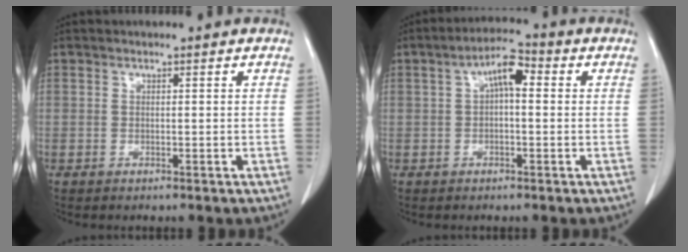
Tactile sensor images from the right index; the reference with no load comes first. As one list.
[{"total": 5.5, "force": [1.1, 1.9, 5.1], "torque": [-0.091, 0.025, 0.015]}]